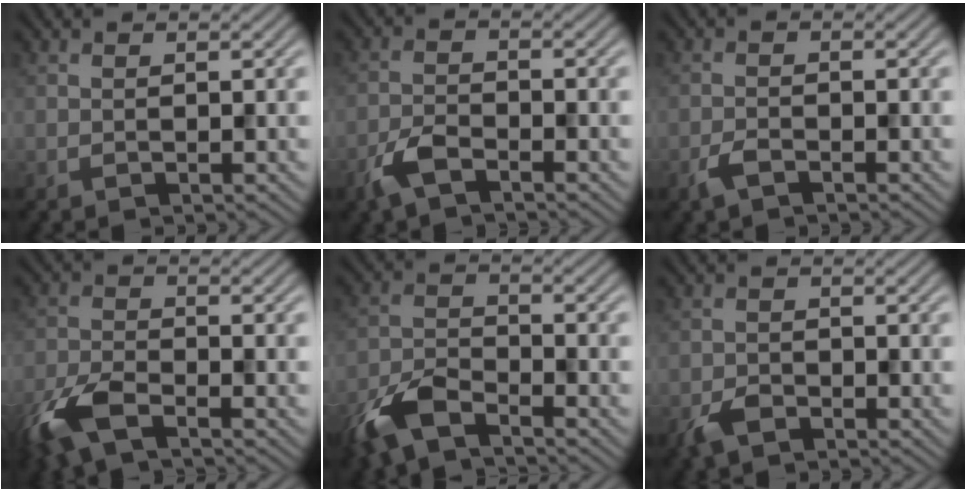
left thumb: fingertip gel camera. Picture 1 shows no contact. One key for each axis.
{"total": 4.0, "fx": -2.7, "fy": 1.5, "fz": 2.5, "tx": -0.060, "ty": -0.001, "tz": -0.065}
{"total": 2.0, "fx": -1.4, "fy": 0.7, "fz": 1.2, "tx": -0.029, "ty": -0.001, "tz": -0.032}
{"total": 7.4, "fx": -4.7, "fy": 2.8, "fz": 4.9, "tx": -0.117, "ty": -0.009, "tz": -0.106}
{"total": 7.5, "fx": -5.4, "fy": 2.8, "fz": 4.4, "tx": -0.097, "ty": -0.007, "tz": -0.123}
{"total": 2.8, "fx": -2.0, "fy": 1.5, "fz": 1.4, "tx": -0.032, "ty": -0.003, "tz": -0.044}